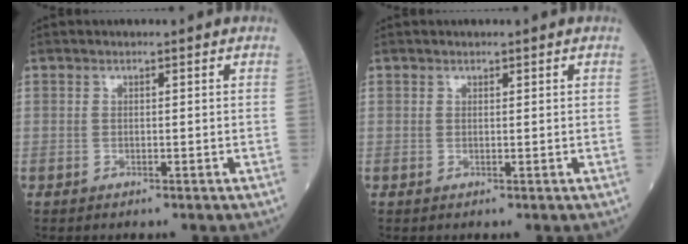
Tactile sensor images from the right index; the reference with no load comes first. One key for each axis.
{"total": 0.0}